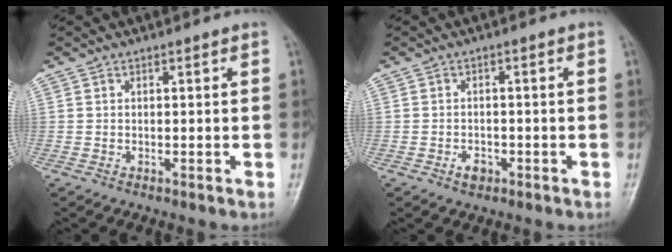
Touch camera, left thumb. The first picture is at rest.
{"total": 2.2, "force": [-1.3, 1.5, 1.0], "torque": [-0.014, 0.007, -0.019]}